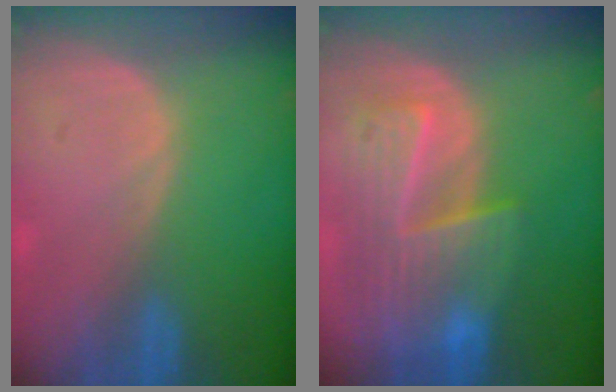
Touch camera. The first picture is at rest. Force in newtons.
{"total": 9.6, "press": 8.4, "slide": 4.8}